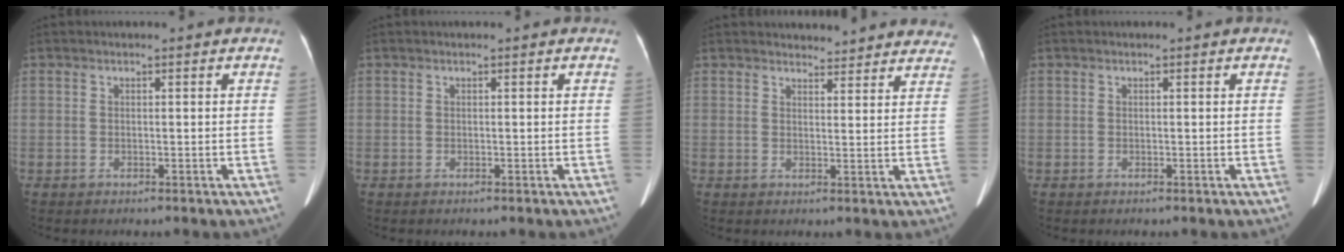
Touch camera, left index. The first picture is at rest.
{"total": 0.0}
{"total": 10.0, "force": [9.6, 2.7, 1.0], "torque": [0.025, 0.000, 0.087]}
{"total": 0.0}